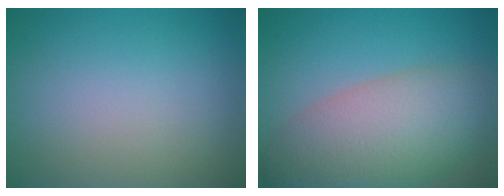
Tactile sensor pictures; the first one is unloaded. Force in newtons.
{"total": 9.4, "press": 9.3, "slide": 0.8}